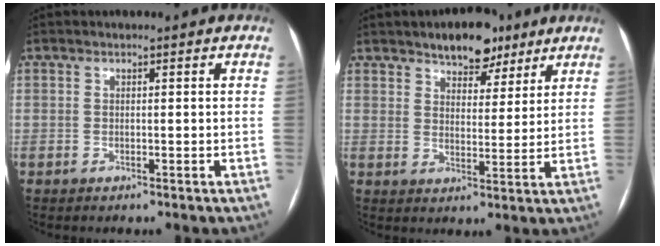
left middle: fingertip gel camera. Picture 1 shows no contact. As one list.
[{"total": 7.9, "force": [5.8, 3.7, 3.8], "torque": [-0.046, 0.009, 0.088]}]